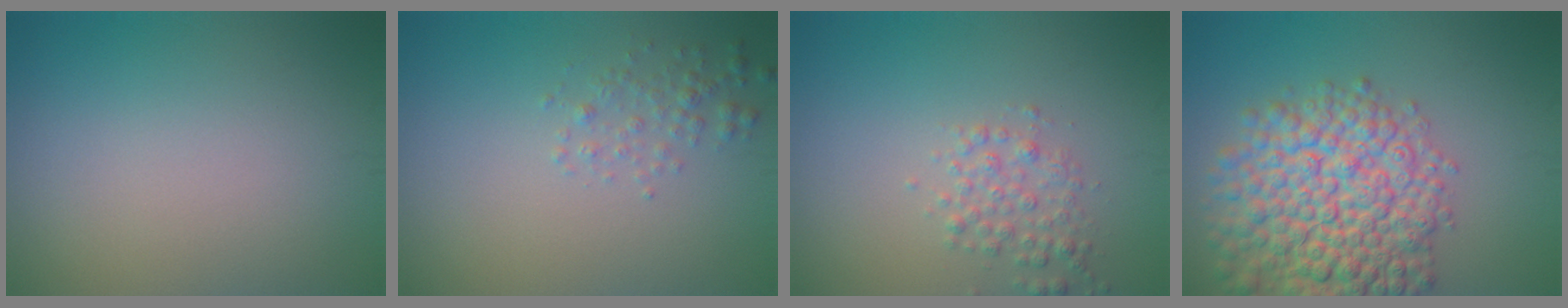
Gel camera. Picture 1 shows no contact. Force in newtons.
{"total": 1.5, "press": 1.5, "slide": 0.0}
{"total": 2.0, "press": 2.0, "slide": 0.1}
{"total": 10.3, "press": 10.3, "slide": 0.4}